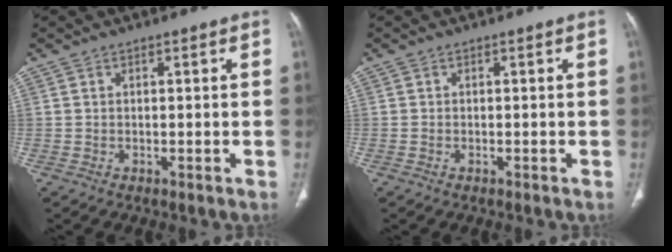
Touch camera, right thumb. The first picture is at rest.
{"total": 0.0}